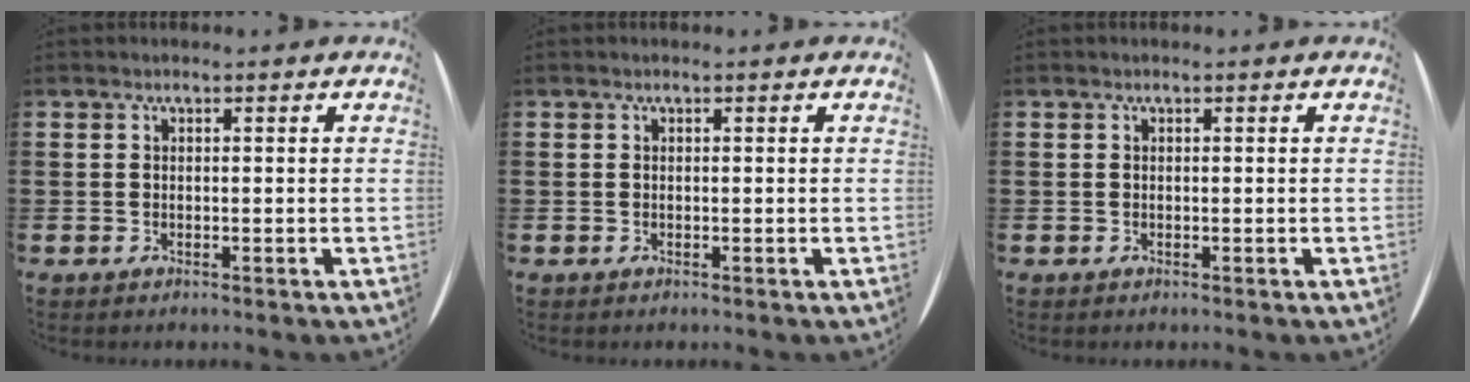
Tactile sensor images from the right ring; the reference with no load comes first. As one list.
[{"total": 0.0}, {"total": 0.0}]